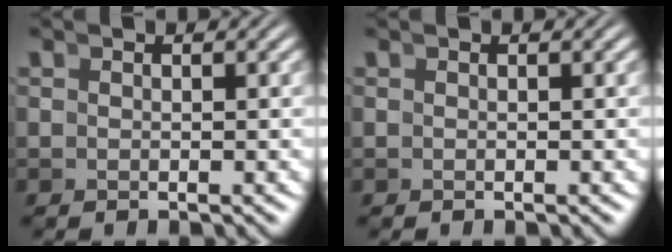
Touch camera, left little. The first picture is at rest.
{"total": 0.0}